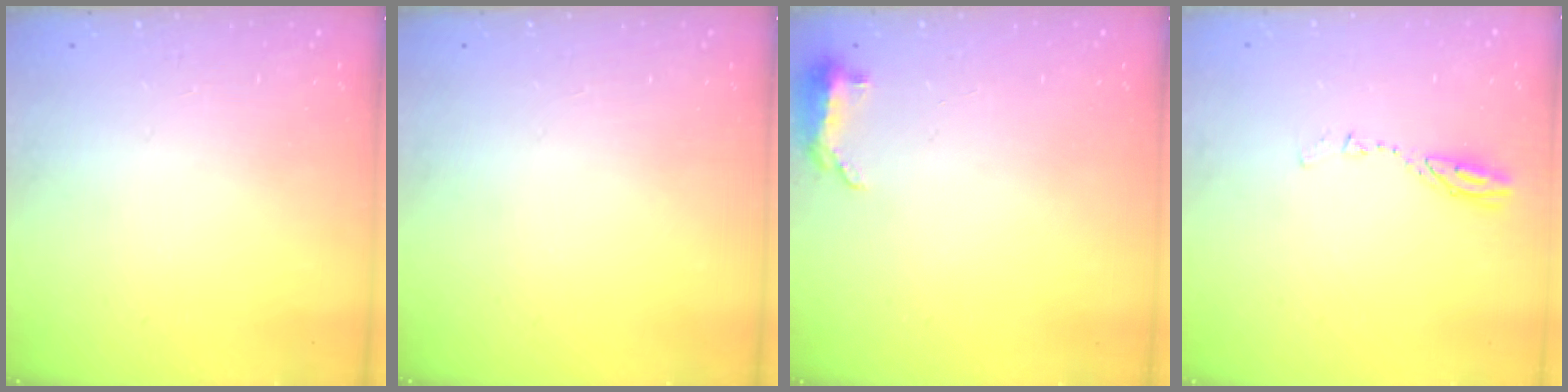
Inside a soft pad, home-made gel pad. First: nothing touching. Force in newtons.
{"total": 0.0}
{"total": 5.7, "press": 5.6, "slide": 1.4}
{"total": 3.8, "press": 3.8, "slide": 0.4}